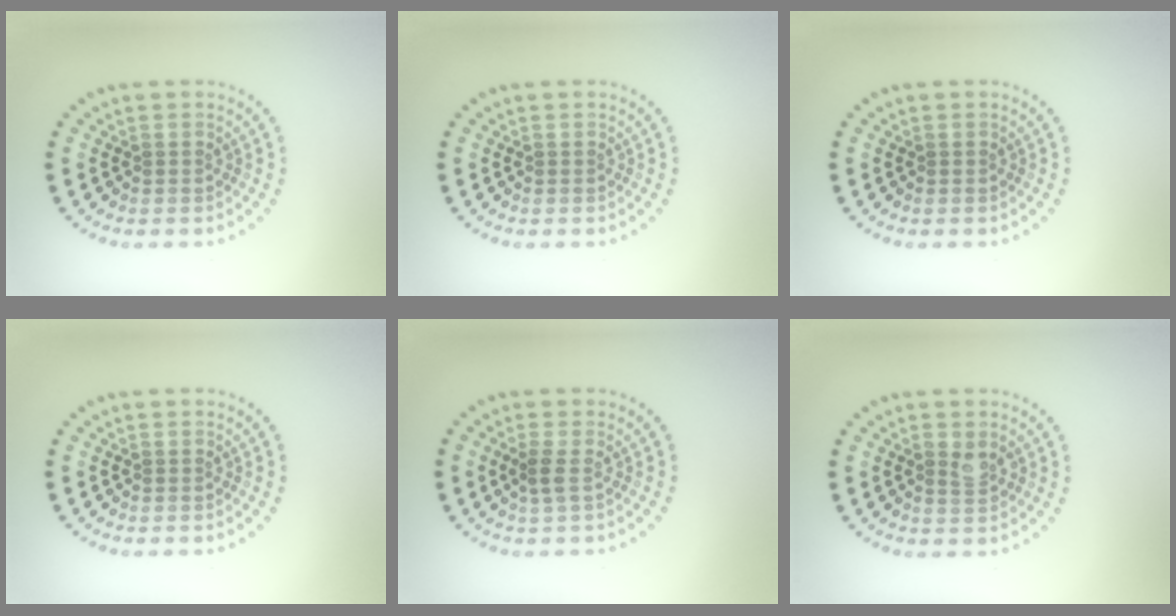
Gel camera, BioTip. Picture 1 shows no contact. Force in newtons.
{"total": 0.0}
{"total": 0.0}
{"total": 0.0}
{"total": 1.2, "press": 0.9, "slide": 0.7}
{"total": 1.4, "press": 1.4, "slide": 0.1}